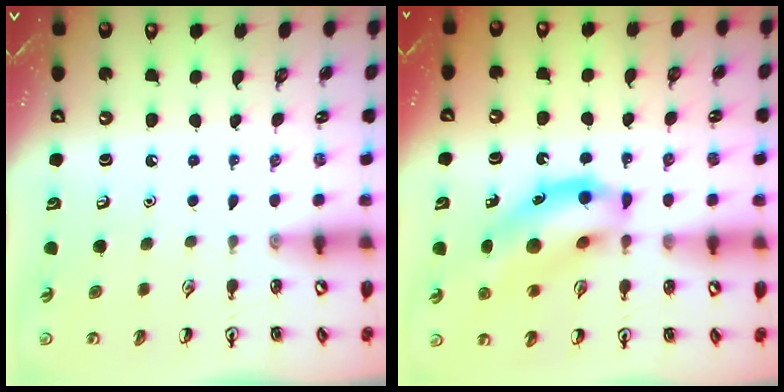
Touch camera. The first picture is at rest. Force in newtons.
{"total": 14.4, "press": 13.8, "slide": 4.1}